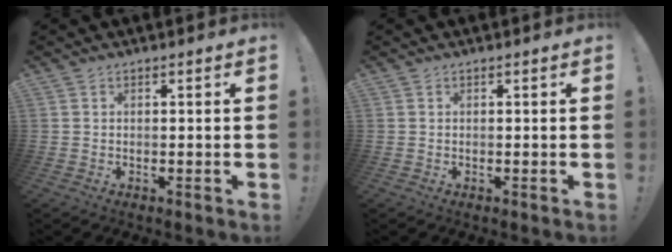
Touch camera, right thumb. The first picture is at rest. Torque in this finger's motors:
{"motor_torque": [0.00, 0.00, 0.00, 0.00, 0.00]}